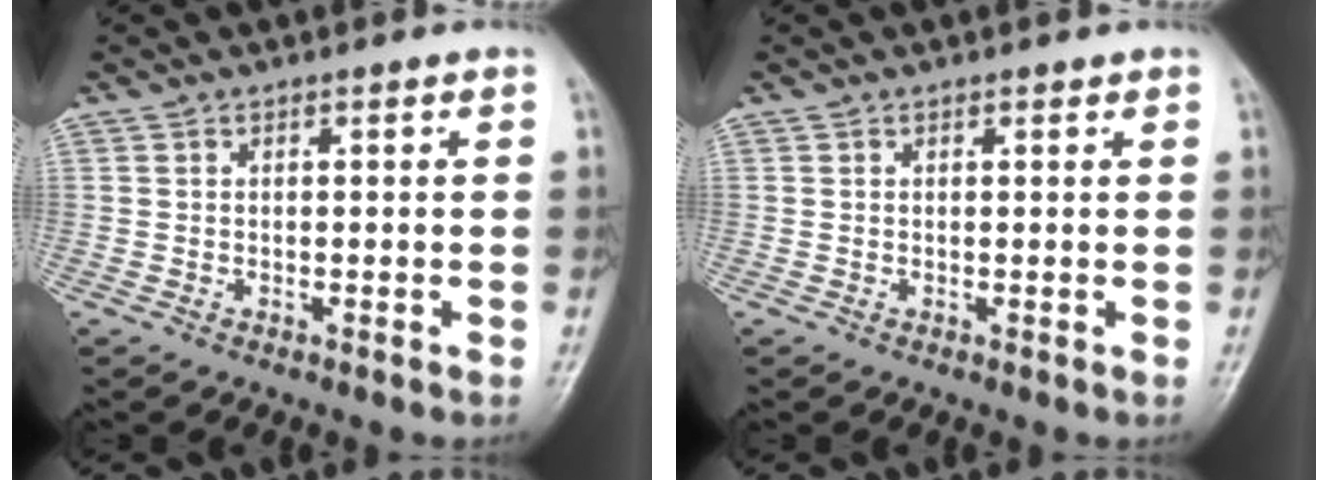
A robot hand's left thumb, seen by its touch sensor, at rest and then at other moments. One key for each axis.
{"total": 0.7, "fx": 0.5, "fy": 0.3, "fz": 0.3, "tx": -0.005, "ty": -0.003, "tz": 0.005}